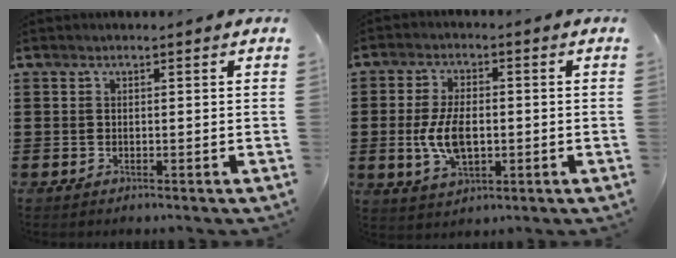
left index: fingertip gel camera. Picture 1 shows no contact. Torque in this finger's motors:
{"motor_torque": [1.07, 1.07, 0.43, 0.12]}